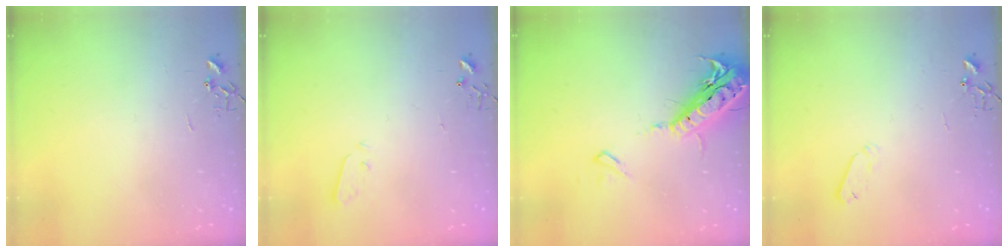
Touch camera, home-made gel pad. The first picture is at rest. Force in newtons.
{"total": 3.0, "press": 3.0, "slide": 0.3}
{"total": 19.4, "press": 19.0, "slide": 4.2}
{"total": 4.1, "press": 4.0, "slide": 0.8}